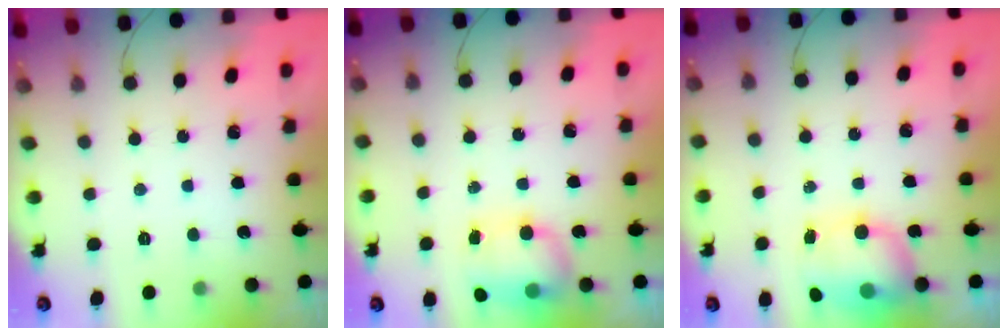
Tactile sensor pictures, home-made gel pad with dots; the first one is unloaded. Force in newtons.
{"total": 8.0, "press": 7.6, "slide": 2.6}
{"total": 8.2, "press": 7.9, "slide": 2.0}